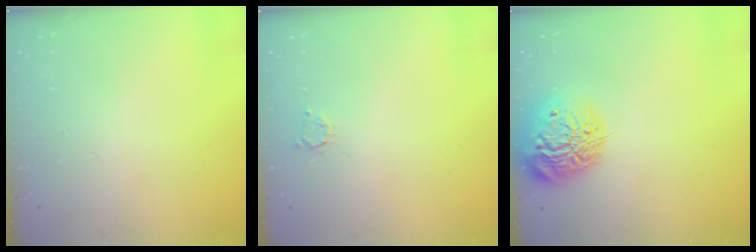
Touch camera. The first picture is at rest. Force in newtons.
{"total": 2.5, "press": 2.5, "slide": 0.4}
{"total": 17.4, "press": 17.4, "slide": 1.4}